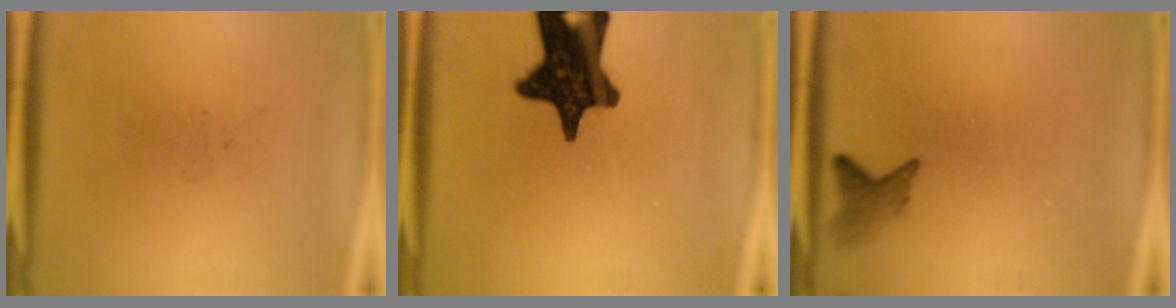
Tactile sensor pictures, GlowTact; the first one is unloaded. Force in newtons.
{"total": 16.5}
{"total": 2.4}